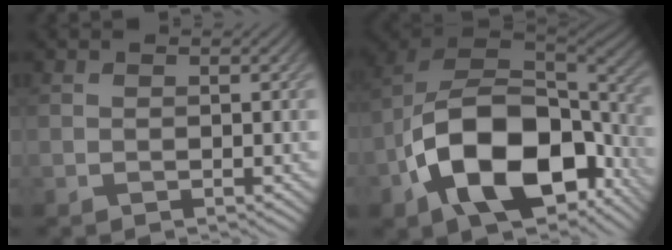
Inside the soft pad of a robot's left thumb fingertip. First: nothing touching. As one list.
[{"total": 18.3, "force": [-7.0, 10.9, 12.9], "torque": [-0.242, -0.031, -0.124]}]